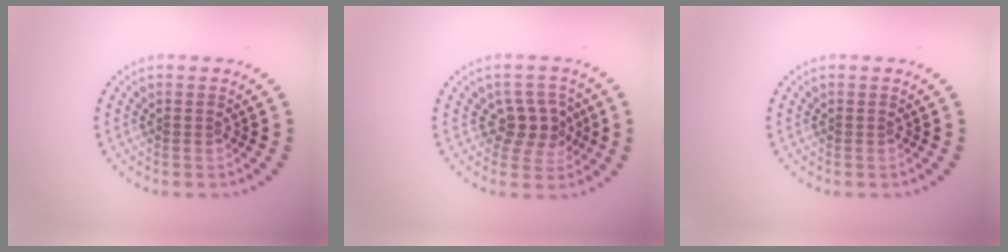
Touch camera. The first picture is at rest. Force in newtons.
{"total": 3.0, "press": 2.6, "slide": 1.4}
{"total": 0.0}